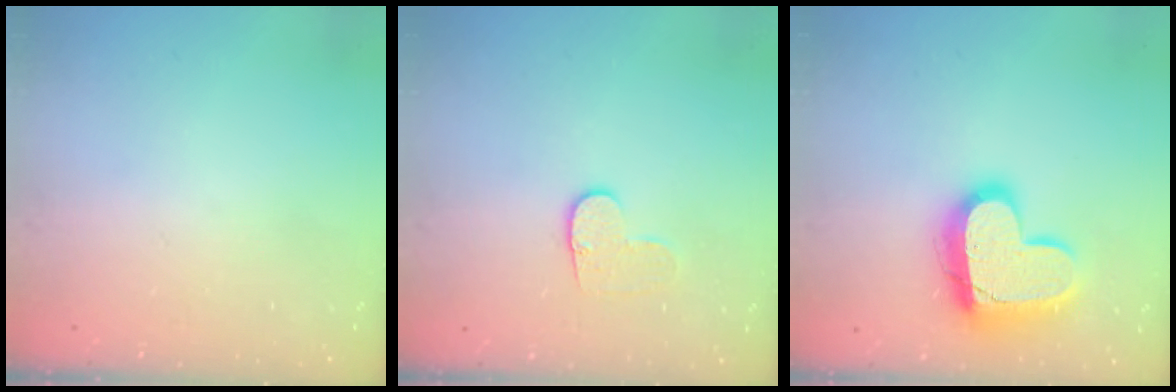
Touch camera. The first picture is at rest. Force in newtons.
{"total": 7.0, "press": 7.0, "slide": 0.7}
{"total": 18.2, "press": 18.2, "slide": 1.4}